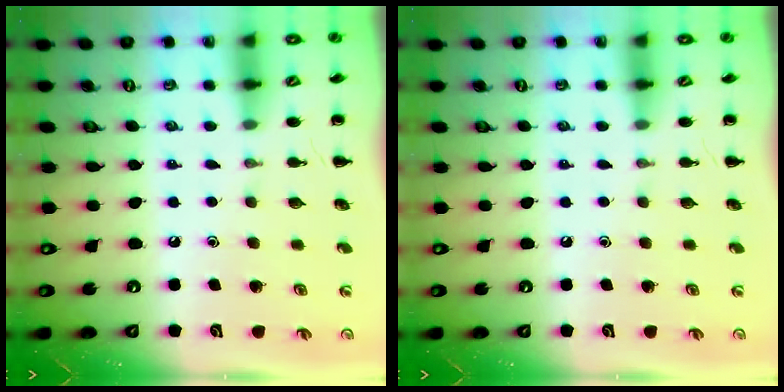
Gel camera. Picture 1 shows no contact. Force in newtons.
{"total": 0.0}